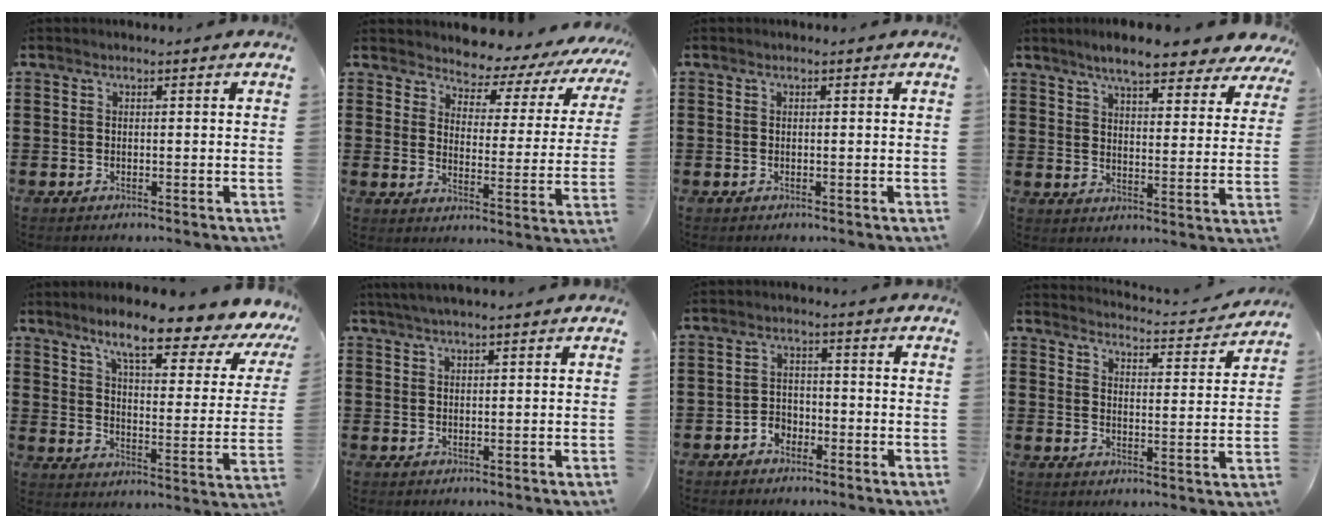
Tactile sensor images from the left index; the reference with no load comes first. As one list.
[{"total": 3.9, "force": [3.7, 1.1, 0.6], "torque": [-0.032, -0.036, 0.053]}, {"total": 0.0}, {"total": 7.4, "force": [6.5, 0.9, 3.3], "torque": [-0.073, -0.031, 0.112]}, {"total": 9.6, "force": [7.3, 0.8, 6.3], "torque": [-0.126, -0.048, 0.111]}, {"total": 1.9, "force": [1.6, 0.0, 1.1], "torque": [-0.023, 0.002, 0.030]}, {"total": 2.8, "force": [-2.1, 1.8, 0.5], "torque": [-0.017, 0.005, -0.045]}, {"total": 3.4, "force": [3.4, -0.4, 0.5], "torque": [-0.022, -0.035, 0.051]}]